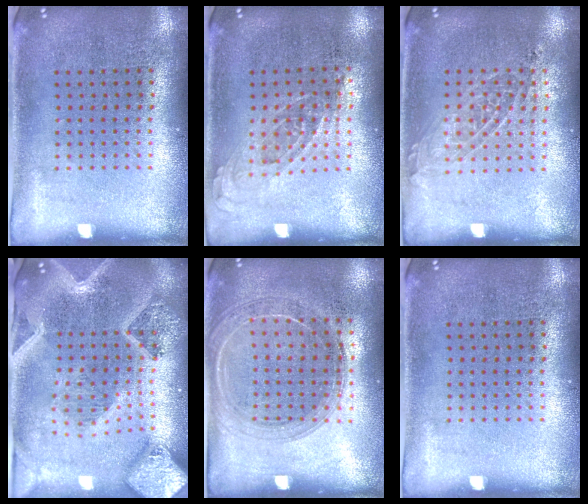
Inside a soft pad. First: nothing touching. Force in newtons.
{"total": 0.7, "press": 0.7, "slide": 0.3}
{"total": 1.2, "press": 1.1, "slide": 0.5}
{"total": 3.7, "press": 3.0, "slide": 2.2}
{"total": 1.5, "press": 1.5, "slide": 0.2}
{"total": 0.0}